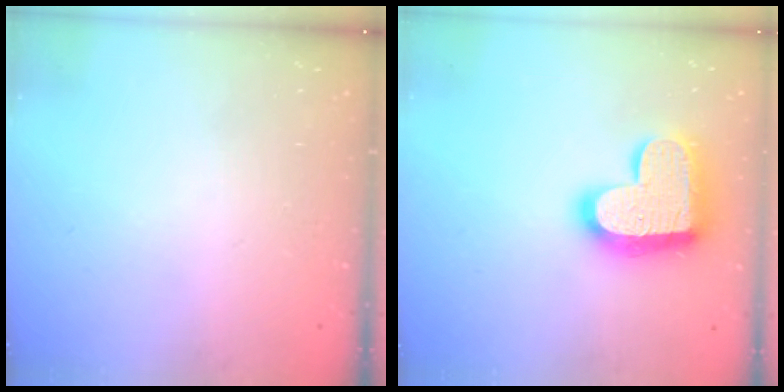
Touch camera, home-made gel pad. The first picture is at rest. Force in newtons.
{"total": 19.2, "press": 19.2, "slide": 1.3}